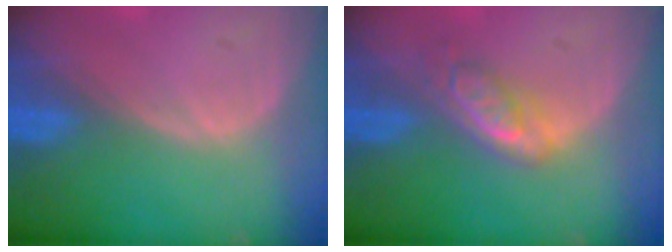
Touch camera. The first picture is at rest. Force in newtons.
{"total": 5.0, "press": 4.5, "slide": 2.2}